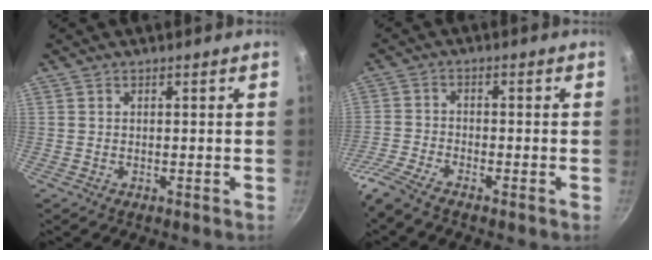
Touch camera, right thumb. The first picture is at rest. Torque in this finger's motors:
{"motor_torque": [0.57, -0.34, 1.43, -1.34, 0.17]}